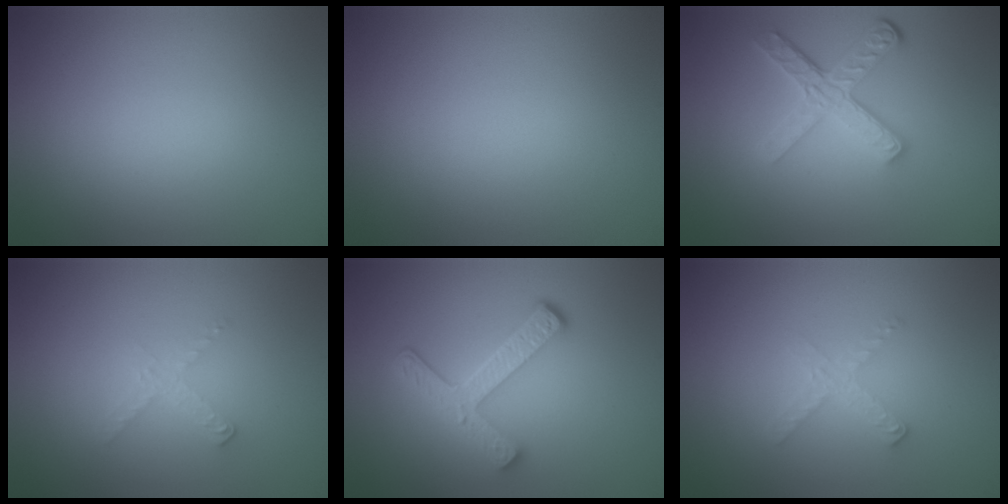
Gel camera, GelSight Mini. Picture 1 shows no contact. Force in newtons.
{"total": 0.0}
{"total": 4.6, "press": 3.5, "slide": 3.1}
{"total": 1.4, "press": 1.4, "slide": 0.1}
{"total": 4.5, "press": 3.4, "slide": 2.8}
{"total": 1.7, "press": 1.7, "slide": 0.2}